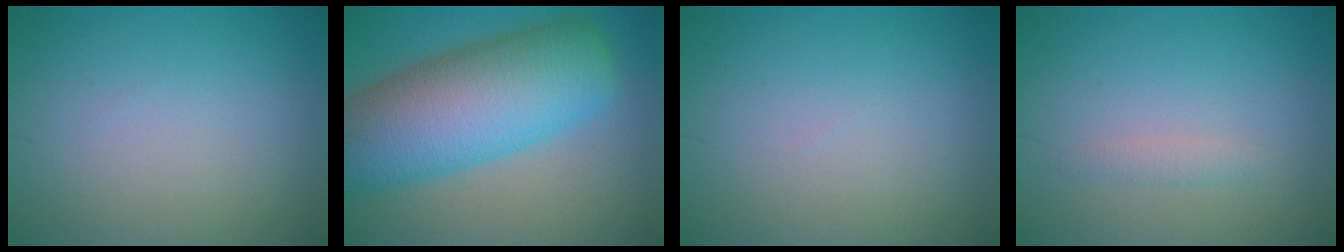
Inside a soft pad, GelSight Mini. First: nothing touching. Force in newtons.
{"total": 12.4, "press": 12.4, "slide": 0.3}
{"total": 0.0}
{"total": 0.9, "press": 0.9, "slide": 0.1}